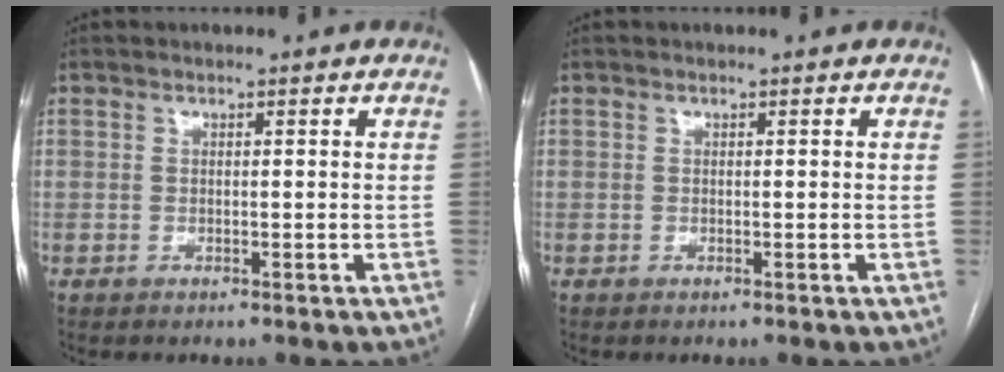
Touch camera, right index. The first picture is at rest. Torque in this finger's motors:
{"motor_torque": [0.00, 0.00, 0.00, 0.01]}